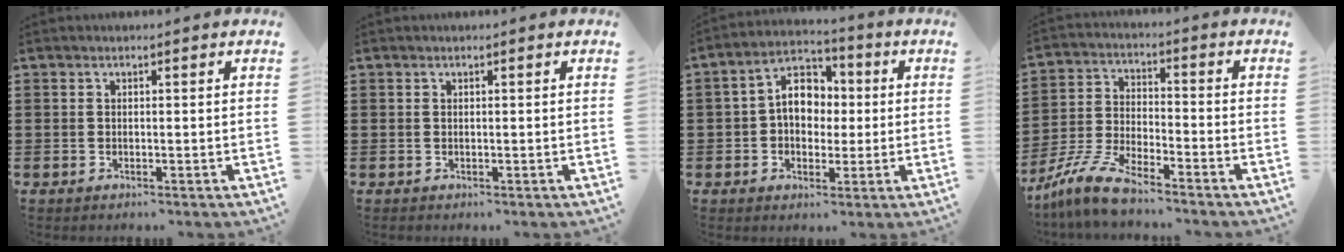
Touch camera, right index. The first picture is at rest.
{"total": 0.0}
{"total": 7.9, "force": [0.3, 5.6, 5.5], "torque": [-0.102, 0.013, 0.000]}
{"total": 8.1, "force": [-7.1, 1.1, 3.8], "torque": [-0.095, 0.000, -0.141]}